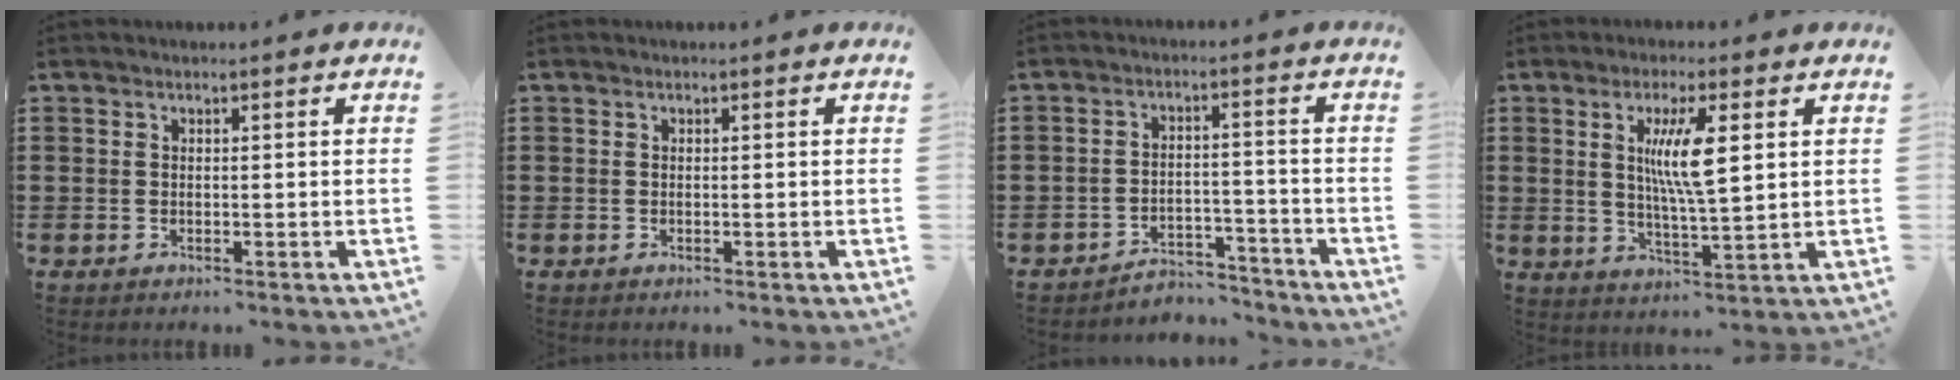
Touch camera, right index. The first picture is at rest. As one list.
[{"total": 0.0}, {"total": 4.2, "force": [-4.0, 1.1, 0.6], "torque": [-0.013, 0.010, -0.081]}, {"total": 7.7, "force": [1.9, 1.4, 7.3], "torque": [-0.150, 0.000, 0.027]}]